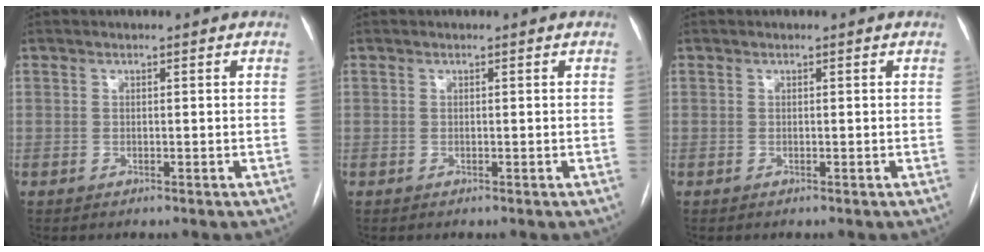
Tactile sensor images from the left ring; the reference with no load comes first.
{"total": 0.0}
{"total": 0.0}